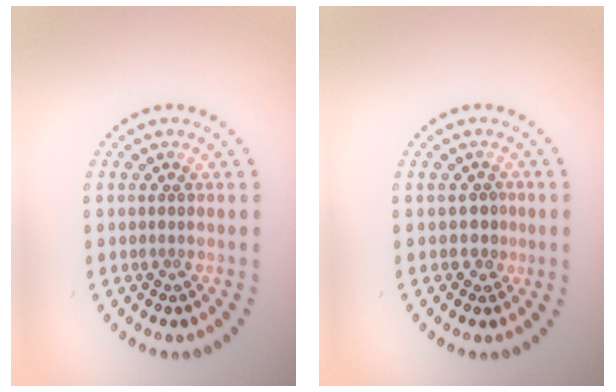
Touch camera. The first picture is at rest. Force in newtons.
{"total": 1.3, "press": 1.0, "slide": 0.9}